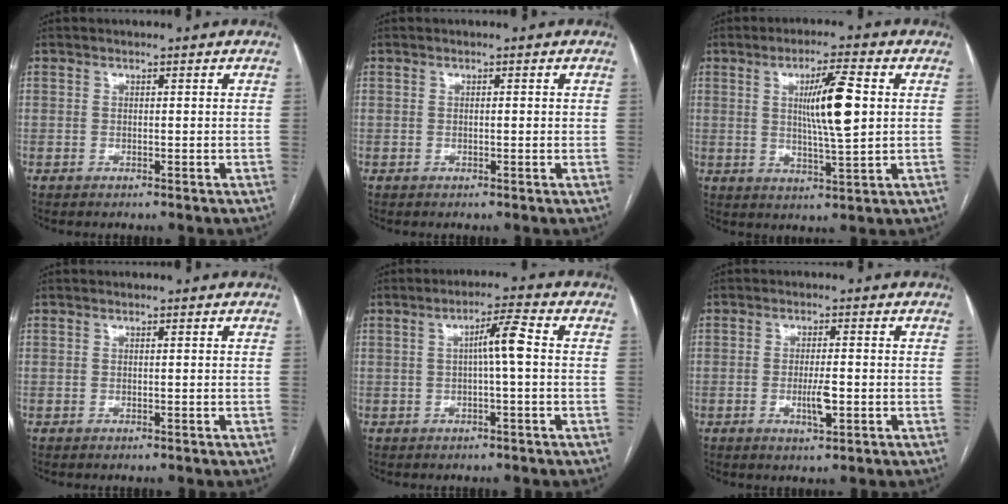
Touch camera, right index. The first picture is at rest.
{"total": 0.7, "force": [0.1, 0.1, 0.6], "torque": [-0.012, 0.001, 0.002]}
{"total": 9.1, "force": [1.6, 0.4, 8.9], "torque": [-0.151, -0.003, 0.030]}
{"total": 0.0}
{"total": 4.5, "force": [0.3, 0.1, 4.5], "torque": [-0.075, 0.013, 0.005]}
{"total": 3.7, "force": [-0.9, 0.7, 3.5], "torque": [-0.065, -0.004, -0.014]}